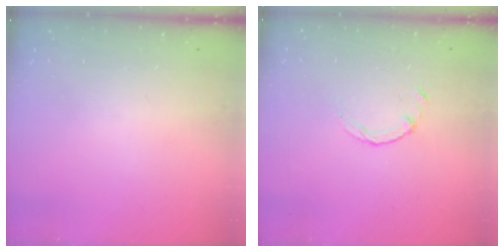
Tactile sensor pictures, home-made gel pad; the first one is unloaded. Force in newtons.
{"total": 0.0}